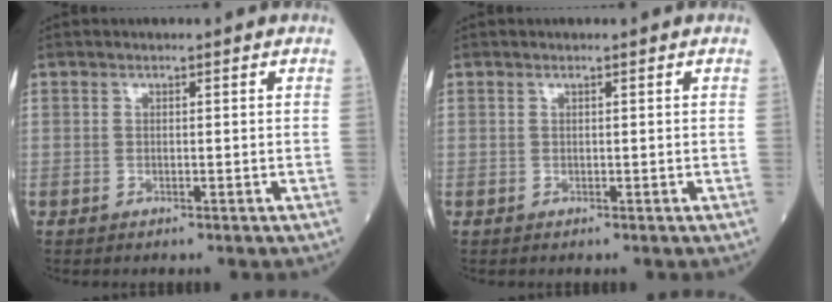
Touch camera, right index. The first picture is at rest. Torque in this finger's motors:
{"motor_torque": [-0.17, 0.07, 0.10, 0.02]}